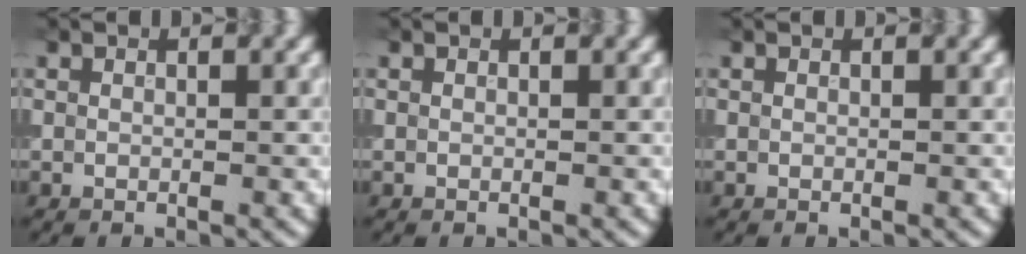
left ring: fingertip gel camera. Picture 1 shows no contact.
{"total": 0.0}
{"total": 0.0}